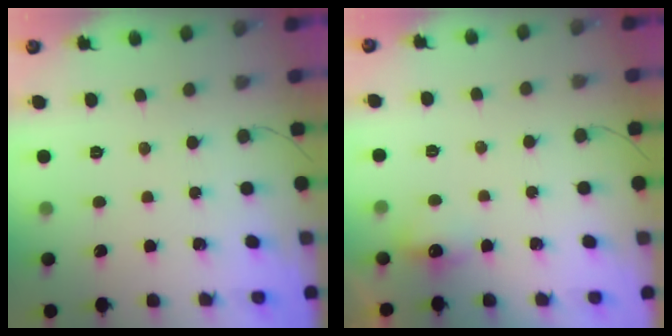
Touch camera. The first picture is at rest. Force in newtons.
{"total": 6.4, "press": 5.8, "slide": 2.6}